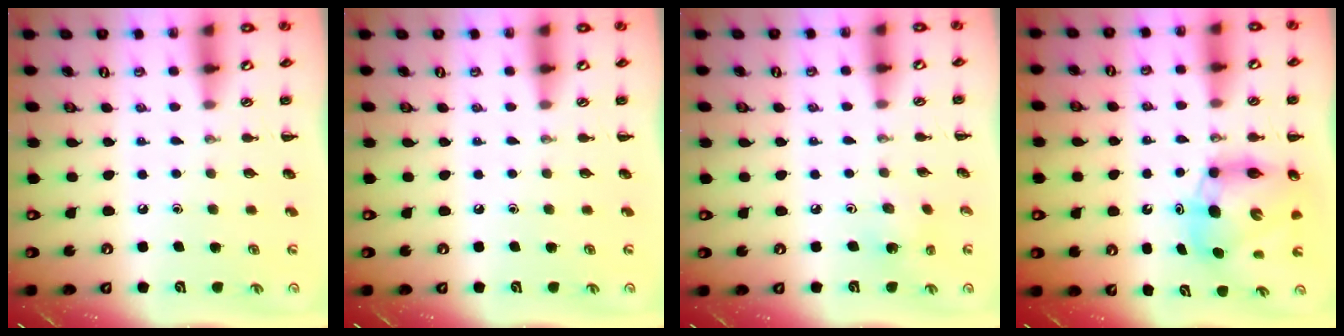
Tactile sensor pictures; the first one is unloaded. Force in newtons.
{"total": 0.0}
{"total": 2.6, "press": 2.5, "slide": 0.8}
{"total": 9.0, "press": 8.6, "slide": 2.5}